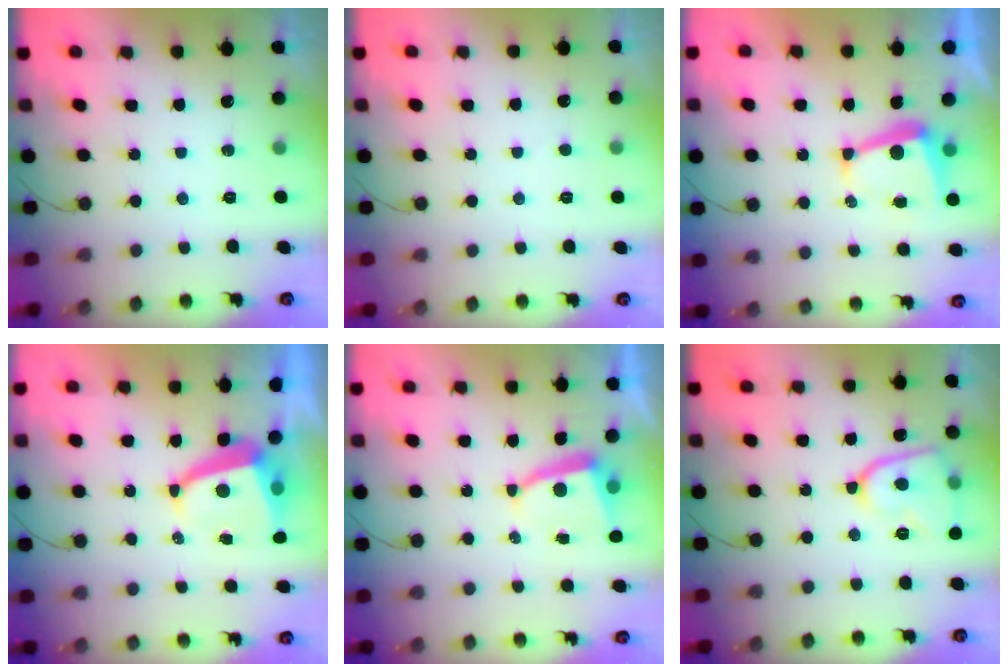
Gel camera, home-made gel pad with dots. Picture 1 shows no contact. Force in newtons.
{"total": 2.3, "press": 2.3, "slide": 0.2}
{"total": 5.7, "press": 5.7, "slide": 0.8}
{"total": 6.7, "press": 6.7, "slide": 0.9}
{"total": 5.2, "press": 5.1, "slide": 0.6}
{"total": 11.3, "press": 11.3, "slide": 1.2}